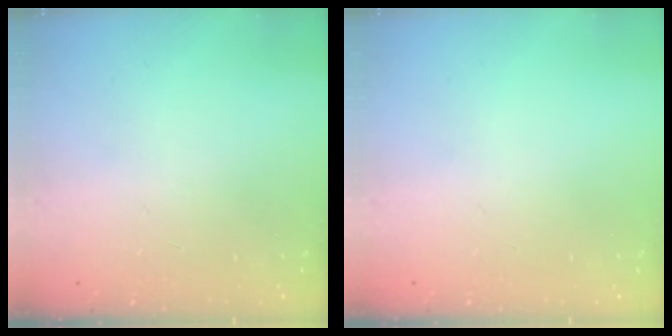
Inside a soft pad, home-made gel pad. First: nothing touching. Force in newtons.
{"total": 0.0}